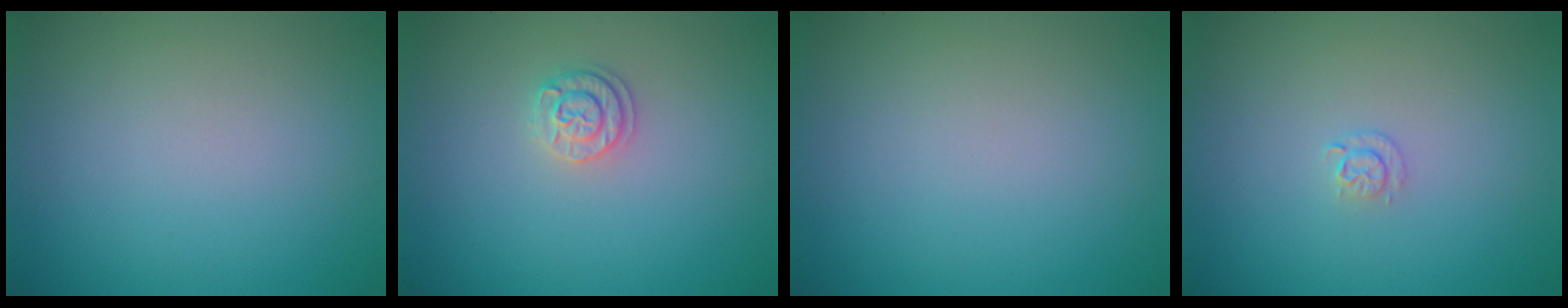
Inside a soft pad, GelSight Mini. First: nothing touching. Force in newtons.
{"total": 1.7, "press": 1.7, "slide": 0.5}
{"total": 0.0}
{"total": 0.9, "press": 0.6, "slide": 0.6}